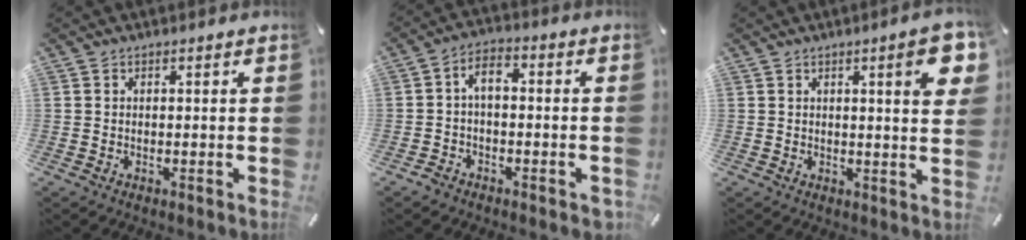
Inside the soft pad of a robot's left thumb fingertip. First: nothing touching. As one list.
[{"total": 5.5, "force": [-0.8, 4.0, 3.7], "torque": [-0.068, 0.019, -0.014]}, {"total": 8.6, "force": [3.1, 1.6, 7.8], "torque": [-0.108, -0.011, 0.044]}]